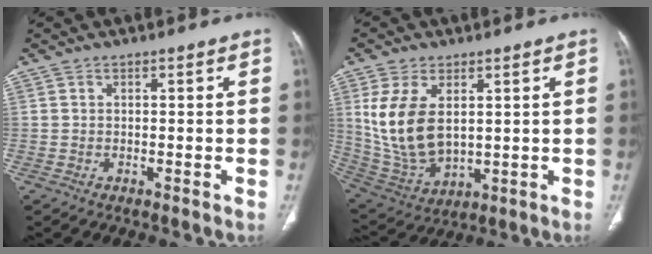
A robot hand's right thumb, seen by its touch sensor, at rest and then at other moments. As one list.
[{"total": 14.0, "force": [3.0, 8.2, 10.9], "torque": [-0.213, -0.016, 0.078]}]